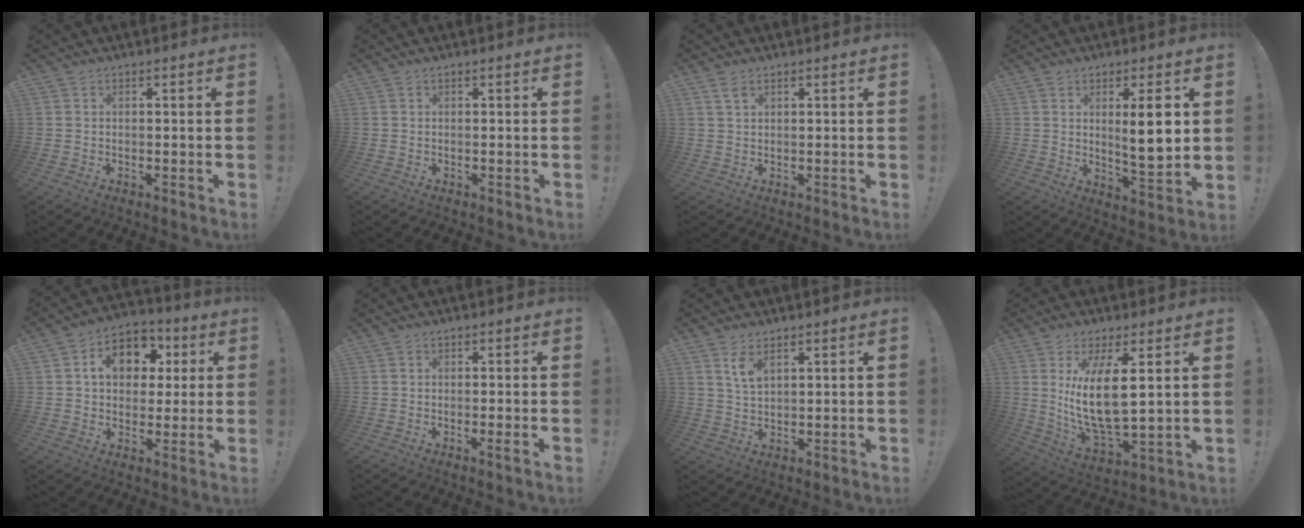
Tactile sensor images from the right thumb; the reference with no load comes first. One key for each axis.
{"total": 0.0}
{"total": 2.3, "fx": 1.5, "fy": 1.1, "fz": 1.4, "tx": -0.027, "ty": -0.001, "tz": 0.028}
{"total": 9.7, "fx": 2.4, "fy": 1.8, "fz": 9.2, "tx": -0.136, "ty": -0.011, "tz": 0.035}
{"total": 12.3, "fx": 3.6, "fy": 9.5, "fz": 7.0, "tx": -0.100, "ty": -0.002, "tz": 0.068}
{"total": 1.8, "fx": -0.2, "fy": -0.2, "fz": 1.8, "tx": -0.031, "ty": -0.003, "tz": -0.006}
{"total": 4.8, "fx": 3.0, "fy": 2.1, "fz": 3.2, "tx": -0.051, "ty": -0.016, "tz": 0.051}
{"total": 14.3, "fx": 4.1, "fy": 4.7, "fz": 12.9, "tx": -0.268, "ty": -0.035, "tz": 0.061}